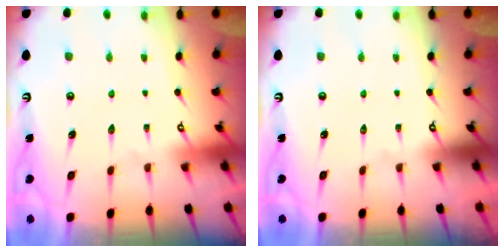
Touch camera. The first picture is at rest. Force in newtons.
{"total": 0.0}